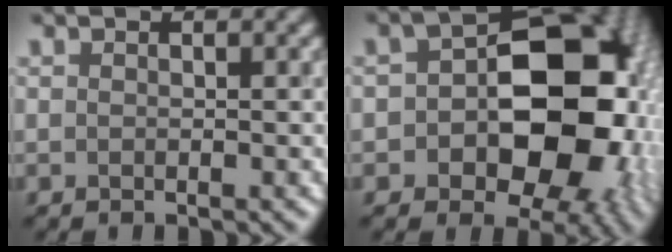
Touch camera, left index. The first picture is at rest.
{"total": 15.8, "force": [-1.9, 10.1, 11.9], "torque": [-0.135, 0.002, -0.034]}